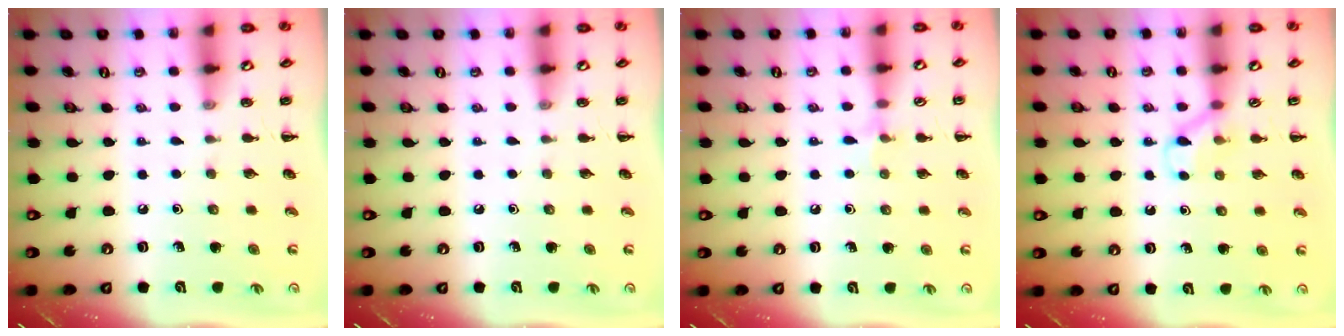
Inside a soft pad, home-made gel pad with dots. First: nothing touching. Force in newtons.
{"total": 0.0}
{"total": 4.9, "press": 4.6, "slide": 1.5}
{"total": 4.9, "press": 4.6, "slide": 1.6}